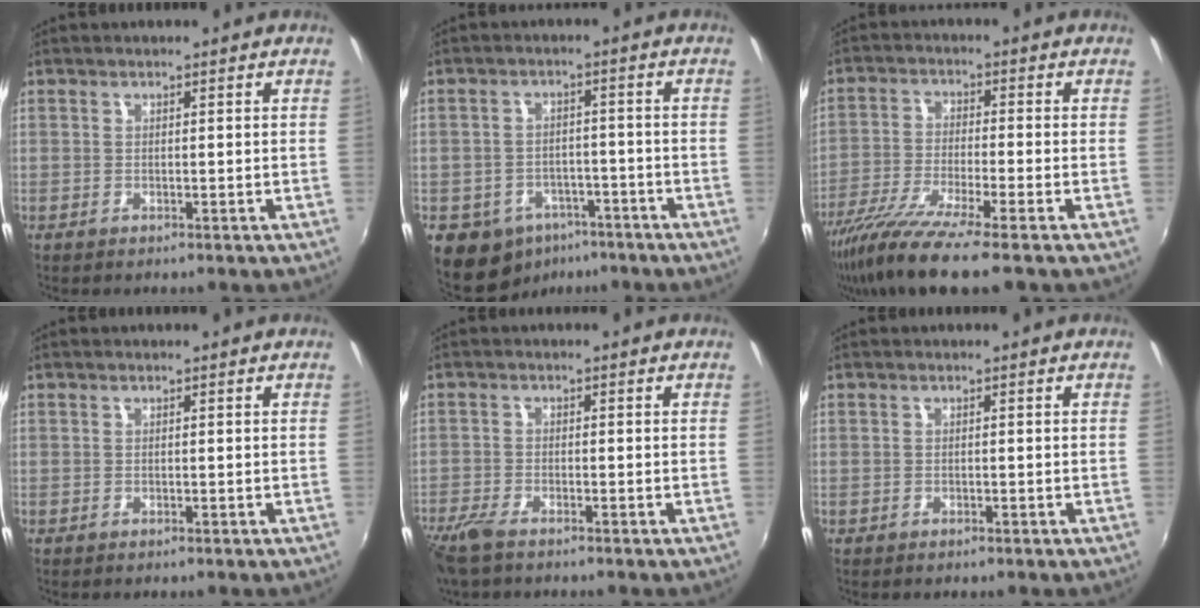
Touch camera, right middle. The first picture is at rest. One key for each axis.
{"total": 9.8, "fx": -6.1, "fy": 7.1, "fz": 3.0, "tx": -0.080, "ty": 0.009, "tz": -0.077}
{"total": 12.3, "fx": -9.2, "fy": 0.5, "fz": 8.1, "tx": -0.175, "ty": -0.042, "tz": -0.169}
{"total": 0.0}
{"total": 5.5, "fx": -4.4, "fy": 1.5, "fz": 3.1, "tx": -0.086, "ty": -0.019, "tz": -0.089}
{"total": 0.6, "fx": -0.4, "fy": 0.4, "fz": 0.1, "tx": -0.003, "ty": -0.003, "tz": -0.009}